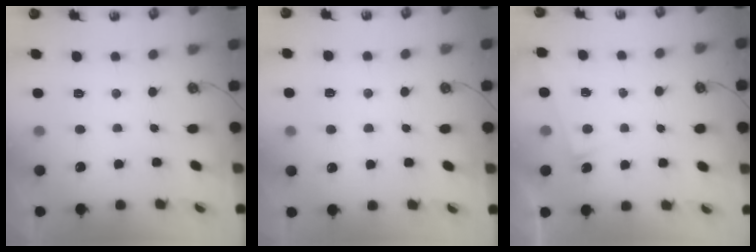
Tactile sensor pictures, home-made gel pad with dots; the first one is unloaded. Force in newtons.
{"total": 3.0, "press": 3.0, "slide": 0.5}
{"total": 3.6, "press": 3.6, "slide": 0.3}